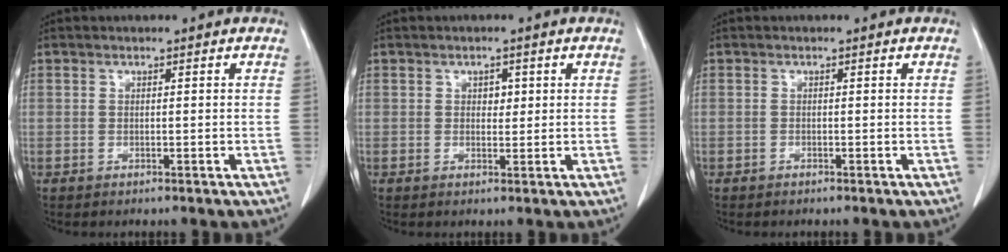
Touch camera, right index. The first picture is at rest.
{"total": 1.6, "force": [0.5, 1.1, 1.1], "torque": [-0.011, -0.001, 0.006]}
{"total": 0.0}